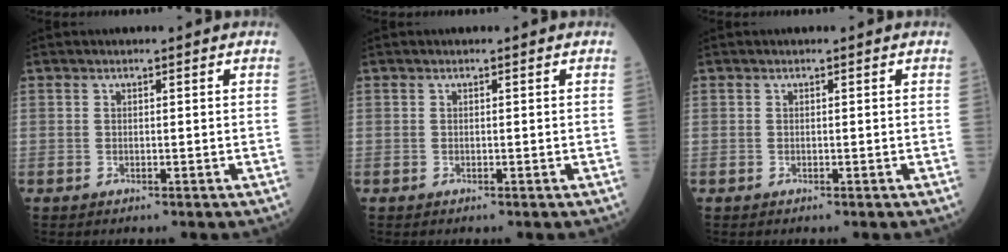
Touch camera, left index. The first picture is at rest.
{"total": 0.0}
{"total": 0.0}